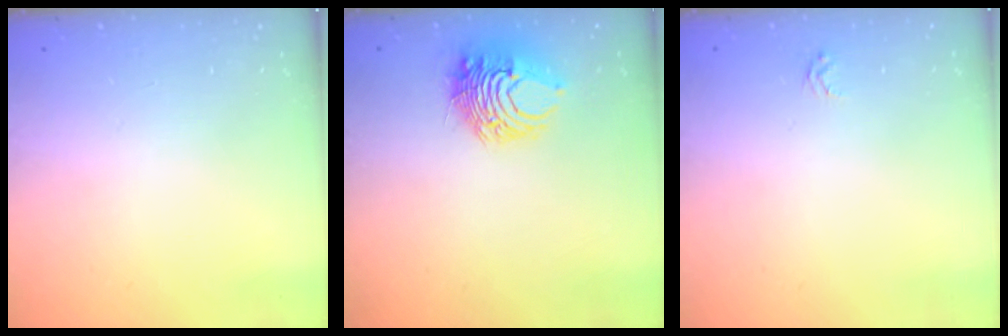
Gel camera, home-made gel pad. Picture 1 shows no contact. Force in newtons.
{"total": 8.8, "press": 8.8, "slide": 0.5}
{"total": 1.9, "press": 1.9, "slide": 0.2}